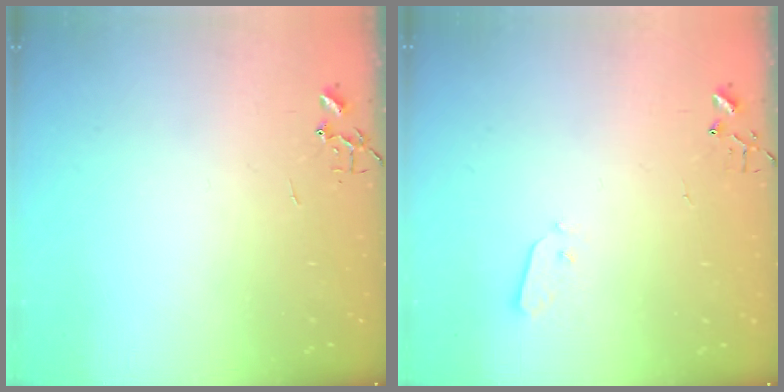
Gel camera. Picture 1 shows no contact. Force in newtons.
{"total": 3.6, "press": 3.6, "slide": 0.2}